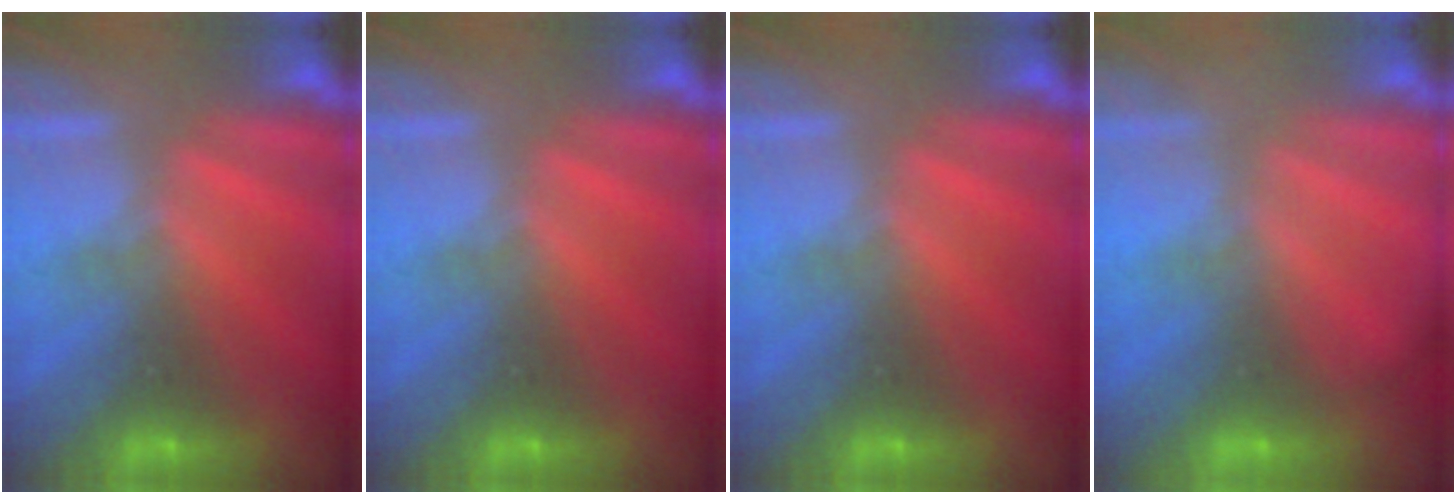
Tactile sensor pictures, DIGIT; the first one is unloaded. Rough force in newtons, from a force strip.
{"total": 0.0}
{"total": 0.0}
{"total": 2.2}